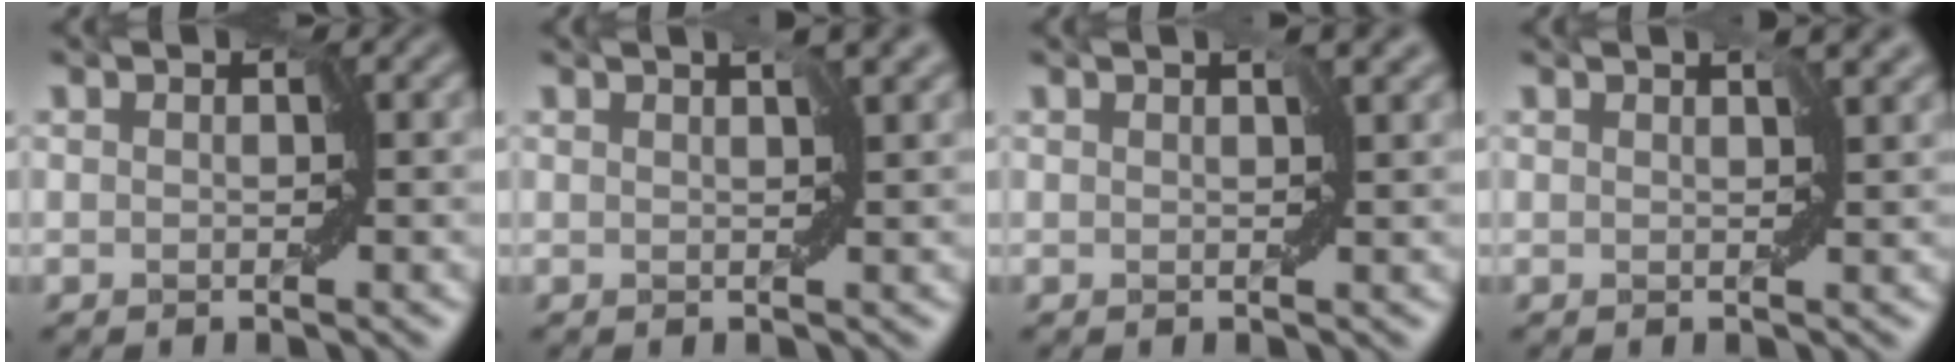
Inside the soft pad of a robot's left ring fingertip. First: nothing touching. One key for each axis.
{"total": 2.3, "fx": 1.2, "fy": 0.4, "fz": 2.0, "tx": -0.033, "ty": 0.007, "tz": 0.021}
{"total": 1.9, "fx": 0.9, "fy": 0.6, "fz": 1.5, "tx": -0.022, "ty": 0.004, "tz": 0.017}
{"total": 2.6, "fx": 1.3, "fy": 1.0, "fz": 2.0, "tx": -0.027, "ty": 0.005, "tz": 0.020}